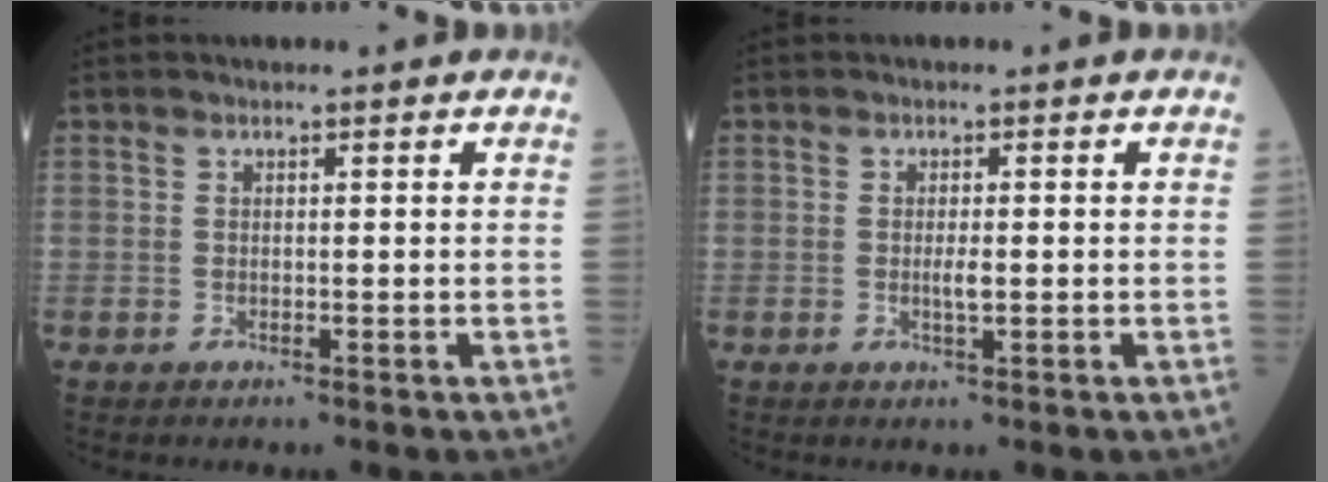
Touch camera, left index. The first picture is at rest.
{"total": 1.6, "force": [-0.4, 0.2, 1.5], "torque": [-0.029, -0.005, -0.007]}